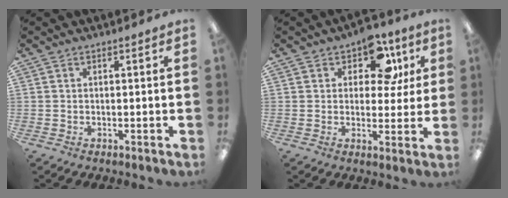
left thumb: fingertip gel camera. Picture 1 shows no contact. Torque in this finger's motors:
{"motor_torque": [1.11, 0.75, 0.85, -0.19, 0.00]}